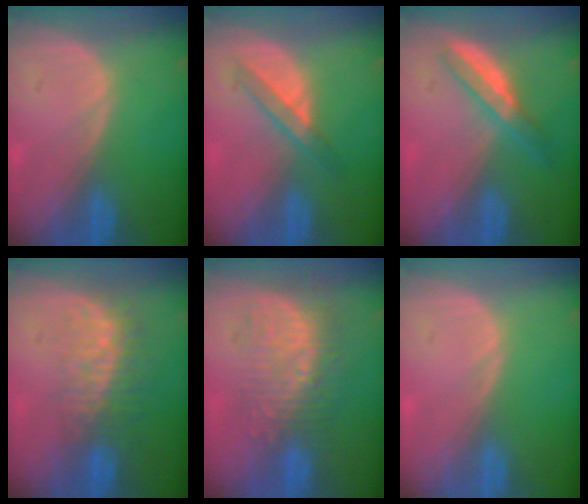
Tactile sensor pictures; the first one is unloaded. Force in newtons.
{"total": 3.9, "press": 3.7, "slide": 1.1}
{"total": 5.2, "press": 4.6, "slide": 2.4}
{"total": 8.3, "press": 7.2, "slide": 4.1}
{"total": 10.0, "press": 8.7, "slide": 4.8}
{"total": 0.0}